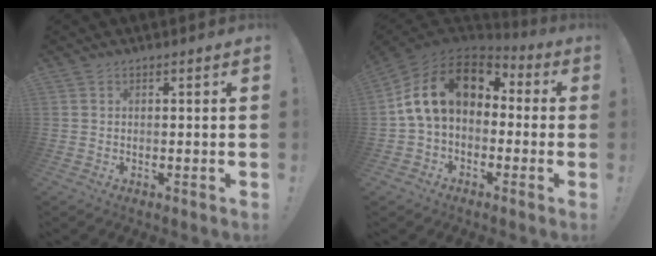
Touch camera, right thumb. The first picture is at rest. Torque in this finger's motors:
{"motor_torque": [2.19, 2.43, 1.71, -0.29, 0.20]}